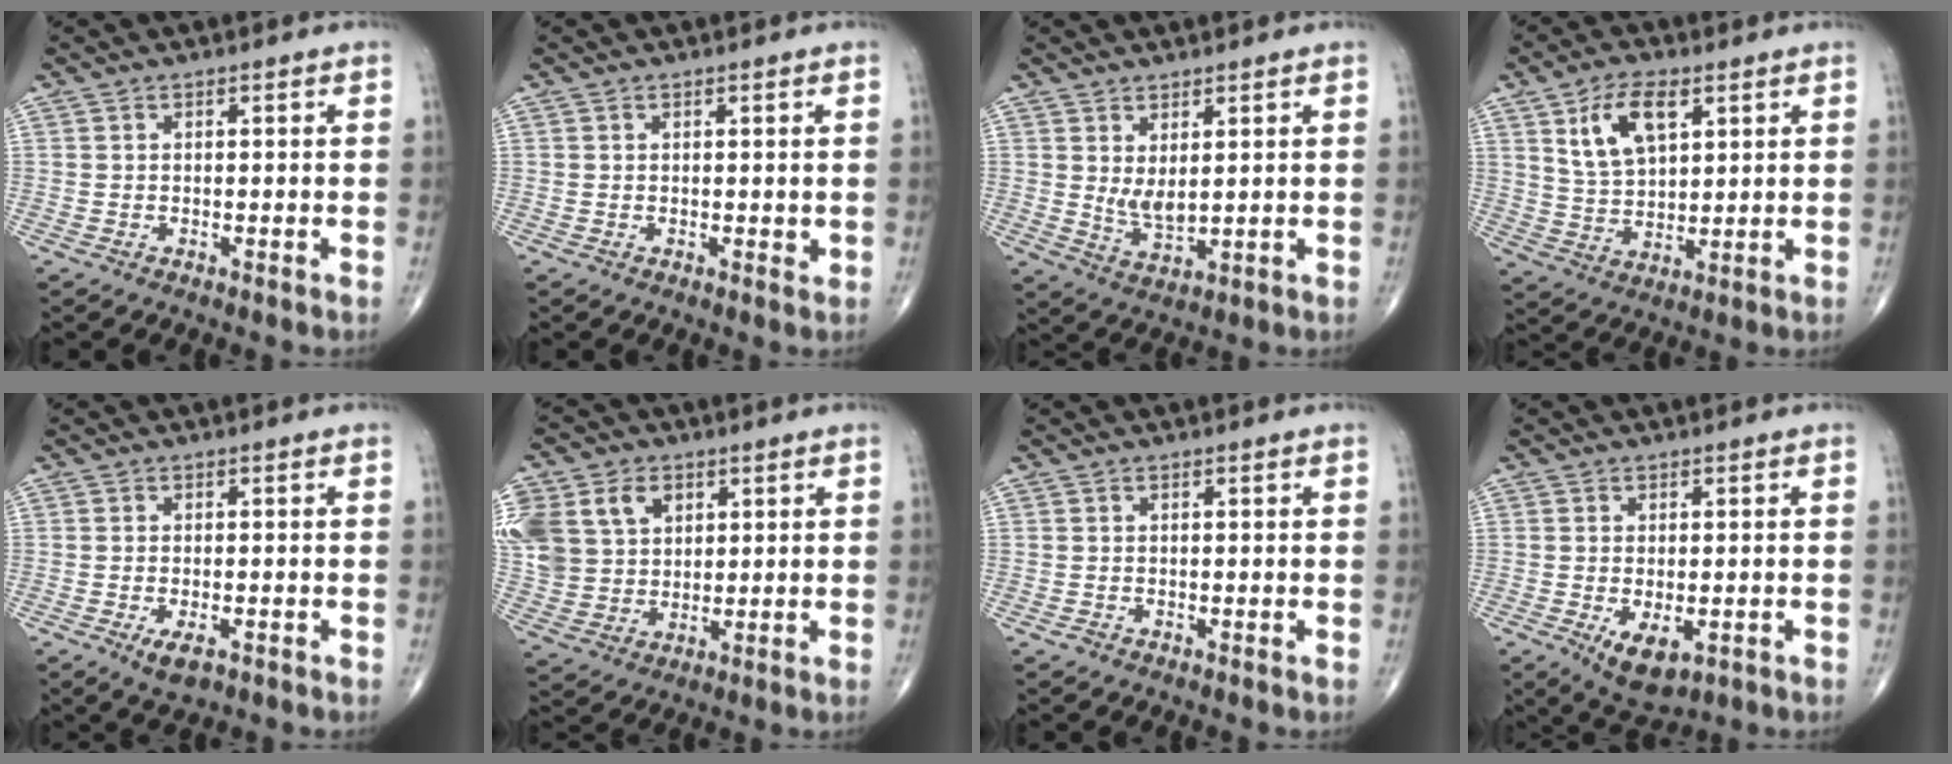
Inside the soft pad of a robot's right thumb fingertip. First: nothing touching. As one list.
[{"total": 0.8, "force": [0.3, 0.5, 0.5], "torque": [-0.006, -0.004, 0.005]}, {"total": 4.6, "force": [1.3, 2.1, 3.9], "torque": [-0.062, -0.021, 0.033]}, {"total": 10.4, "force": [4.7, 5.4, 7.5], "torque": [-0.124, -0.015, 0.094]}, {"total": 3.6, "force": [-1.7, 1.7, 2.7], "torque": [-0.044, 0.000, -0.025]}, {"total": 19.5, "force": [6.3, 15.3, 10.2], "torque": [-0.250, 0.035, 0.138]}, {"total": 0.6, "force": [-0.4, 0.4, 0.1], "torque": [-0.002, 0.000, -0.011]}, {"total": 6.6, "force": [-2.1, 3.5, 5.2], "torque": [-0.076, -0.009, -0.024]}]